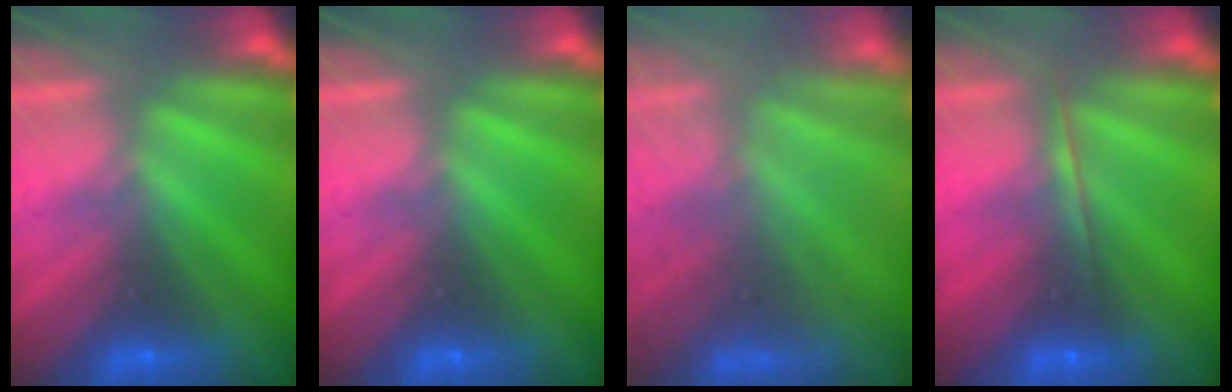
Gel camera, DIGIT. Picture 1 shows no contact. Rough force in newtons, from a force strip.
{"total": 0.0}
{"total": 7.0}
{"total": 1.7}